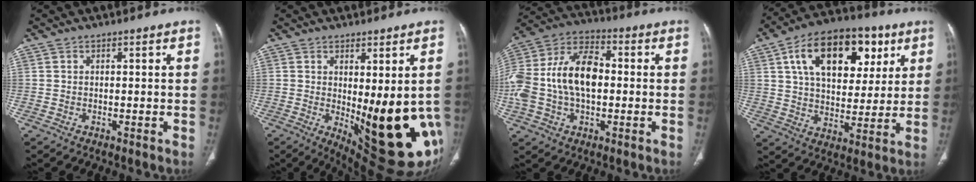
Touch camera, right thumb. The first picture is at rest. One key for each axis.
{"total": 19.2, "fx": -3.1, "fy": 6.4, "fz": 17.8, "tx": -0.192, "ty": -0.031, "tz": -0.013}
{"total": 19.2, "fx": -0.1, "fy": 11.5, "fz": 15.3, "tx": -0.318, "ty": 0.035, "tz": -0.004}
{"total": 21.3, "fx": 8.4, "fy": 12.7, "fz": 14.9, "tx": -0.198, "ty": -0.004, "tz": 0.131}